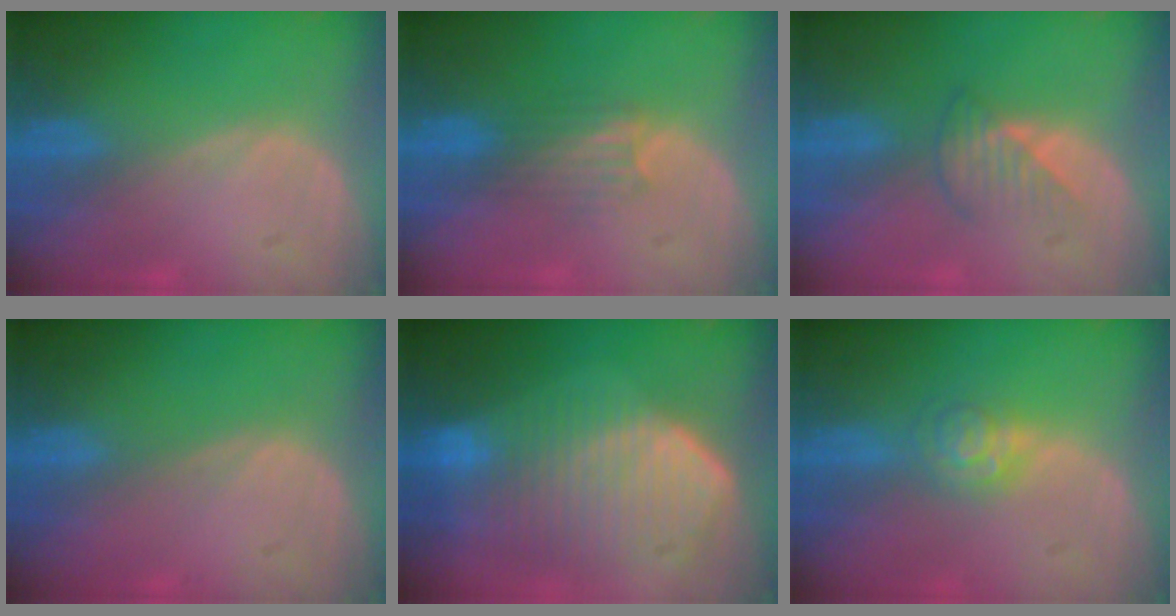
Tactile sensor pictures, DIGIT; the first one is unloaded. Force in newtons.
{"total": 3.3, "press": 3.2, "slide": 0.8}
{"total": 3.2, "press": 3.1, "slide": 1.0}
{"total": 0.0}
{"total": 10.7, "press": 9.4, "slide": 5.1}
{"total": 4.4, "press": 3.9, "slide": 2.0}